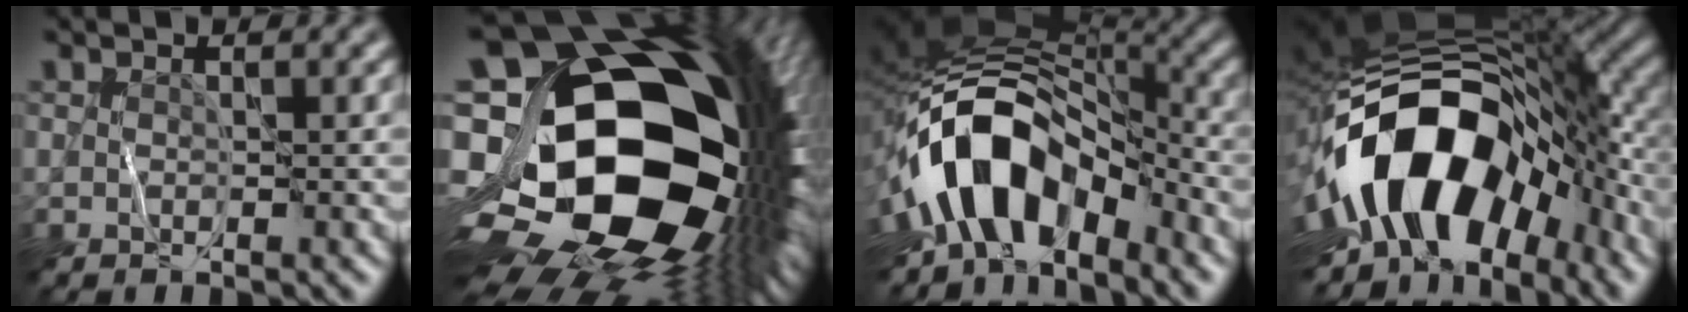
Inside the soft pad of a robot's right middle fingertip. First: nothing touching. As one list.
[{"total": 22.9, "force": [-2.2, 16.3, 15.9], "torque": [-0.294, -0.026, -0.044]}, {"total": 11.3, "force": [-5.5, 6.4, 7.4], "torque": [-0.116, 0.010, -0.101]}, {"total": 16.3, "force": [-4.6, 10.1, 11.9], "torque": [-0.199, -0.005, -0.084]}]